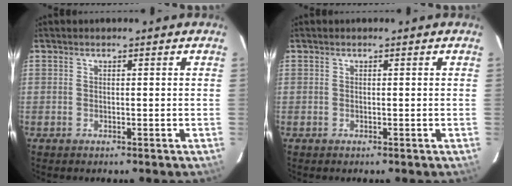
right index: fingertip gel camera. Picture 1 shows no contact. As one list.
[{"total": 0.0}]